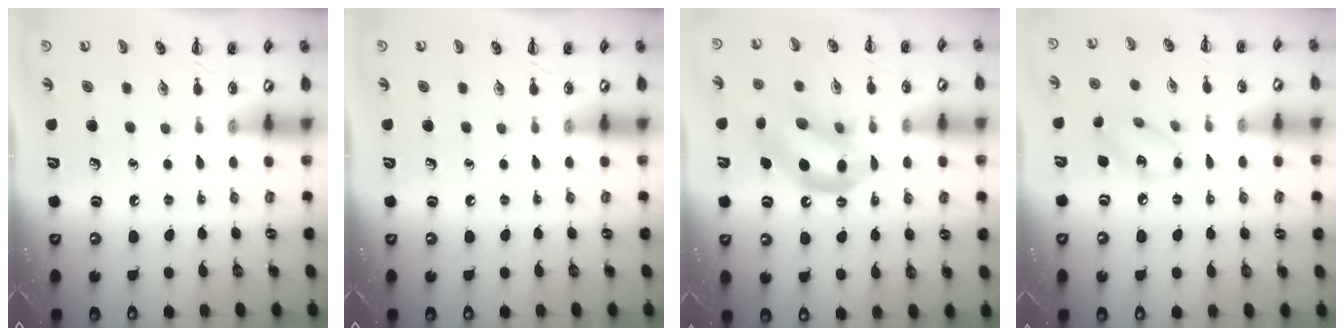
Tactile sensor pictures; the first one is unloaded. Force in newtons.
{"total": 0.0}
{"total": 11.5, "press": 11.1, "slide": 3.0}
{"total": 7.9, "press": 7.9, "slide": 0.5}